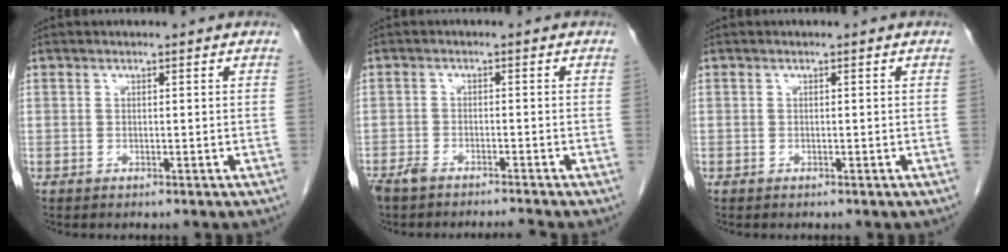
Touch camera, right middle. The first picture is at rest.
{"total": 4.4, "force": [-4.0, 0.1, 1.9], "torque": [-0.033, -0.011, -0.070]}
{"total": 0.0}